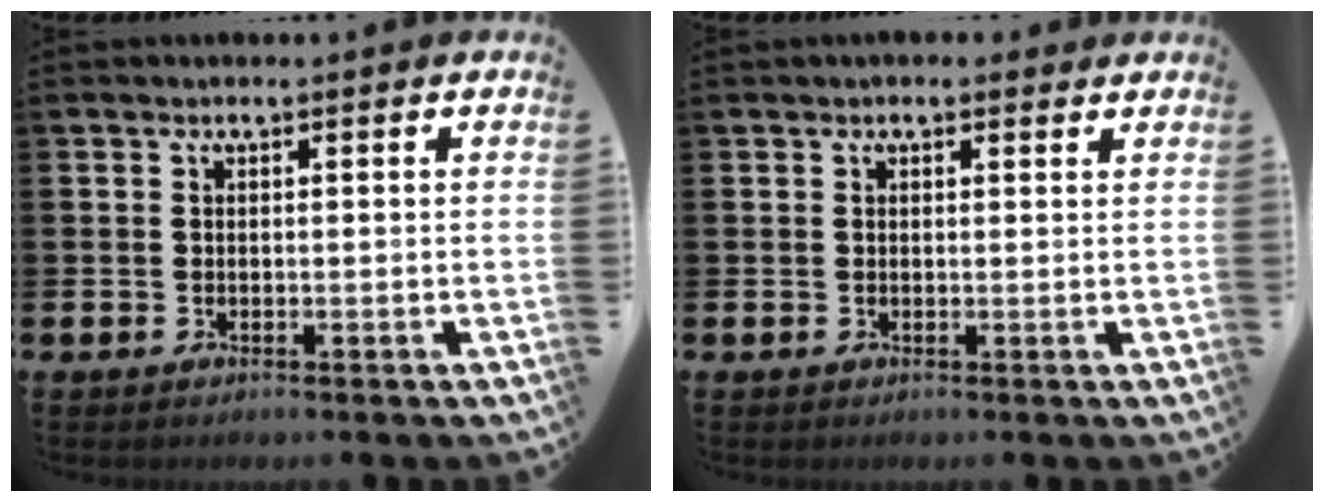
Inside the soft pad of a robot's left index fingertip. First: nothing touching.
{"total": 1.0, "force": [0.8, 0.5, 0.3], "torque": [0.001, 0.005, 0.013]}